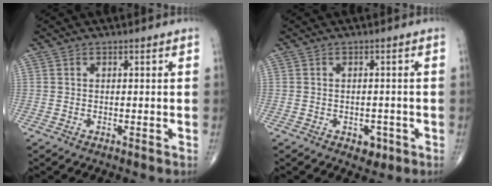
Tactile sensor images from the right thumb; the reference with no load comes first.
{"total": 2.8, "force": [-1.3, 1.9, 1.6], "torque": [-0.007, 0.004, -0.013]}